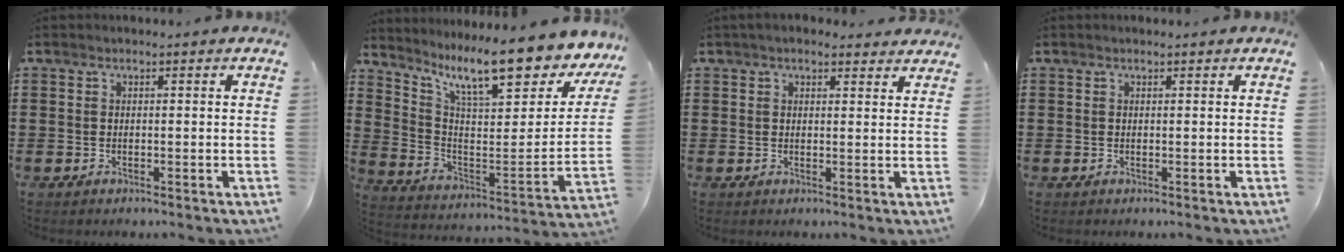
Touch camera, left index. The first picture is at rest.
{"total": 12.5, "force": [9.6, 1.7, 7.7], "torque": [-0.154, -0.078, 0.156]}
{"total": 2.3, "force": [2.0, 0.8, 0.7], "torque": [-0.019, 0.003, 0.038]}
{"total": 0.0}